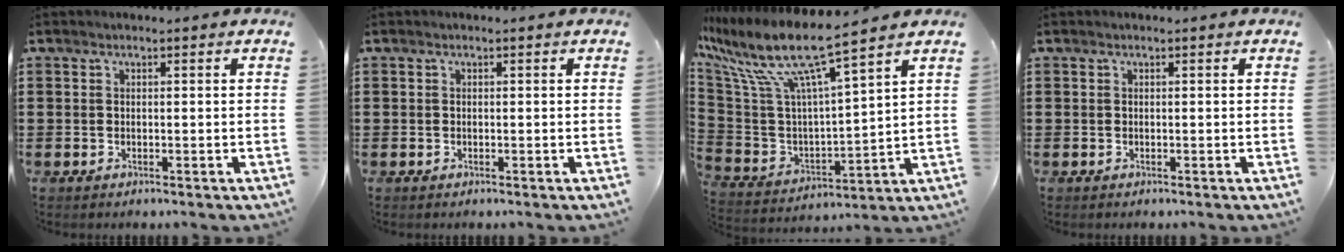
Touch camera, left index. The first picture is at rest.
{"total": 0.0}
{"total": 10.7, "force": [7.8, 1.1, 7.2], "torque": [-0.170, -0.055, 0.127]}
{"total": 0.0}